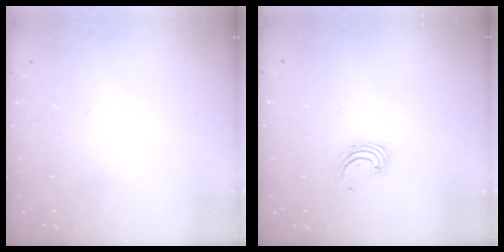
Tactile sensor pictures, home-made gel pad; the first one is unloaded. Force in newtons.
{"total": 1.6, "press": 1.6, "slide": 0.1}